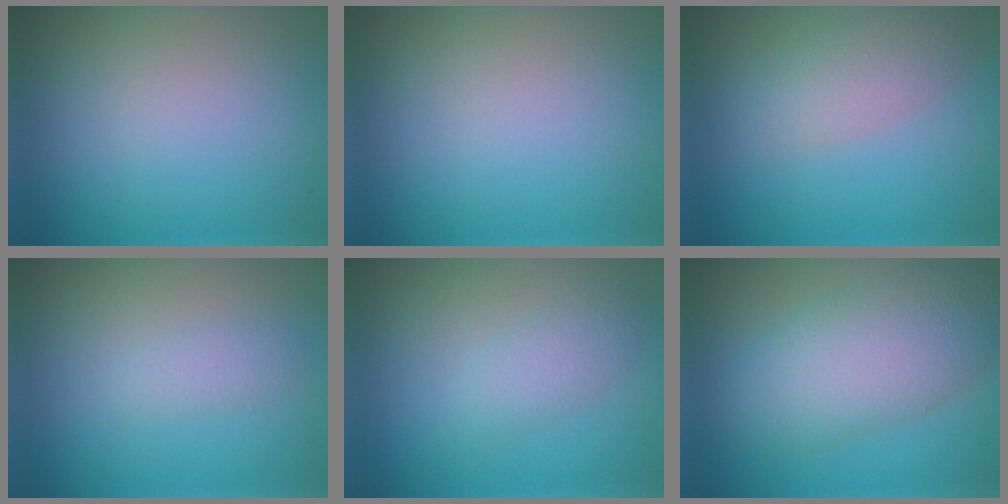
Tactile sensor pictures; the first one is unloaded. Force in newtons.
{"total": 0.0}
{"total": 2.8, "press": 2.8, "slide": 0.2}
{"total": 1.3, "press": 1.3, "slide": 0.1}
{"total": 2.2, "press": 2.2, "slide": 0.0}
{"total": 7.4, "press": 7.4, "slide": 0.3}